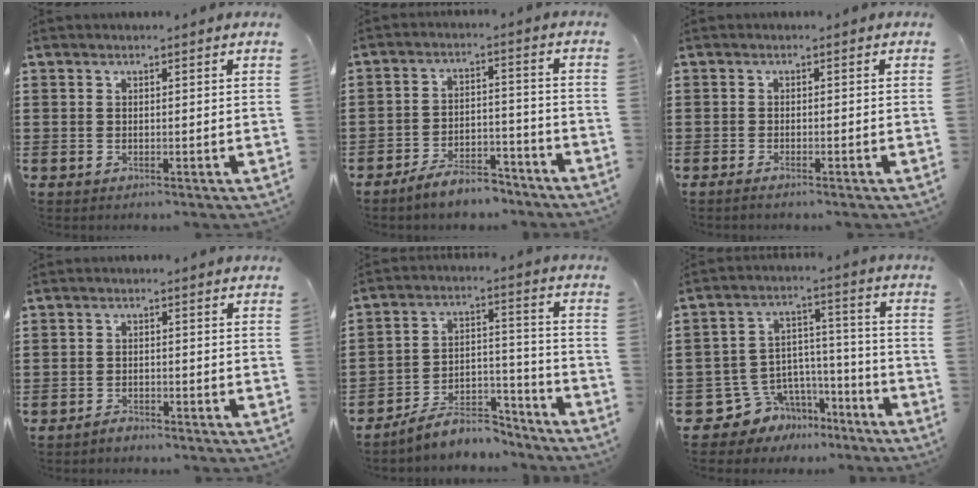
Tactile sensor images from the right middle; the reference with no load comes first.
{"total": 6.0, "force": [-5.6, 1.2, 1.8], "torque": [-0.033, 0.008, -0.107]}
{"total": 0.8, "force": [-0.6, 0.0, 0.5], "torque": [-0.011, -0.006, -0.009]}
{"total": 1.7, "force": [-1.6, 0.5, 0.2], "torque": [-0.009, 0.003, -0.034]}
{"total": 8.0, "force": [-7.1, 2.8, 2.3], "torque": [-0.041, 0.021, -0.136]}
{"total": 6.4, "force": [-4.3, 4.7, 0.6], "torque": [-0.038, 0.006, -0.082]}